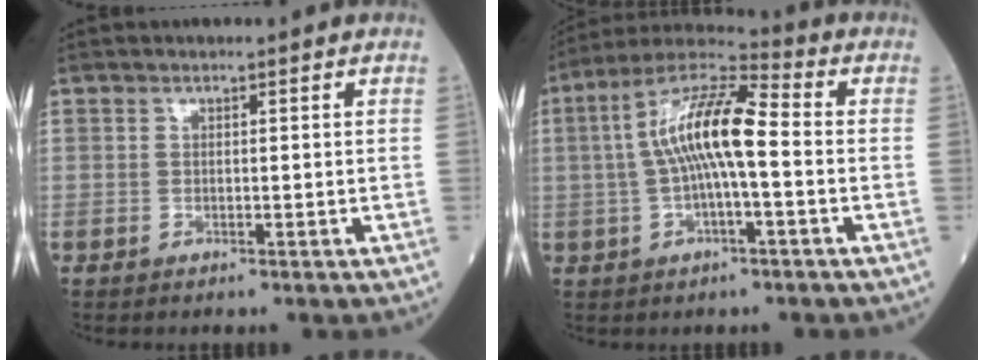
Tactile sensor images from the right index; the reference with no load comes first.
{"total": 11.8, "force": [-0.1, 2.3, 11.5], "torque": [-0.226, 0.030, -0.007]}